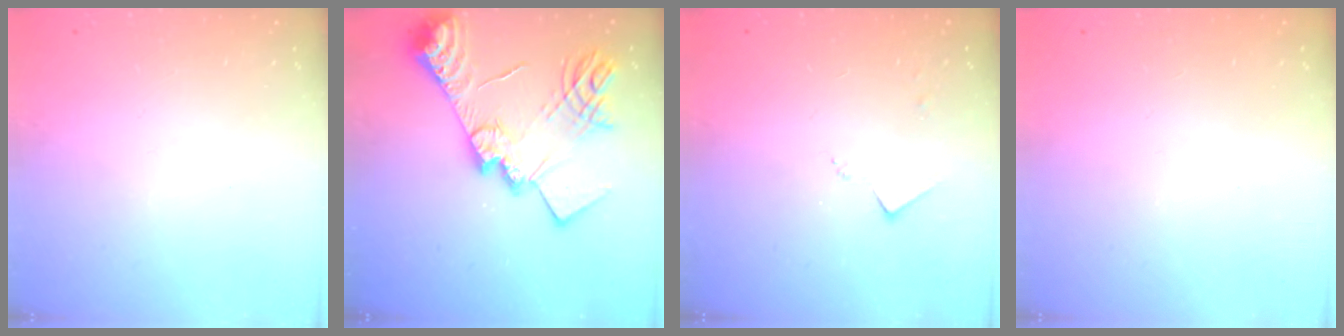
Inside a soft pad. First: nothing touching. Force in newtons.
{"total": 24.3, "press": 24.2, "slide": 2.0}
{"total": 5.3, "press": 5.3, "slide": 0.6}
{"total": 0.9, "press": 0.9, "slide": 0.1}